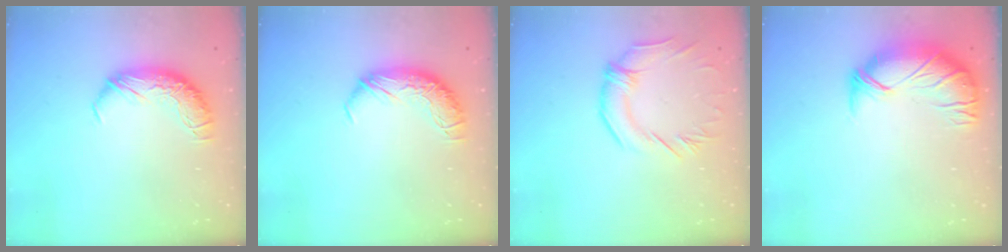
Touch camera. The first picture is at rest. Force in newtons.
{"total": 0.0}
{"total": 1.1, "press": 0.5, "slide": 1.0}
{"total": 2.8, "press": 0.9, "slide": 2.6}